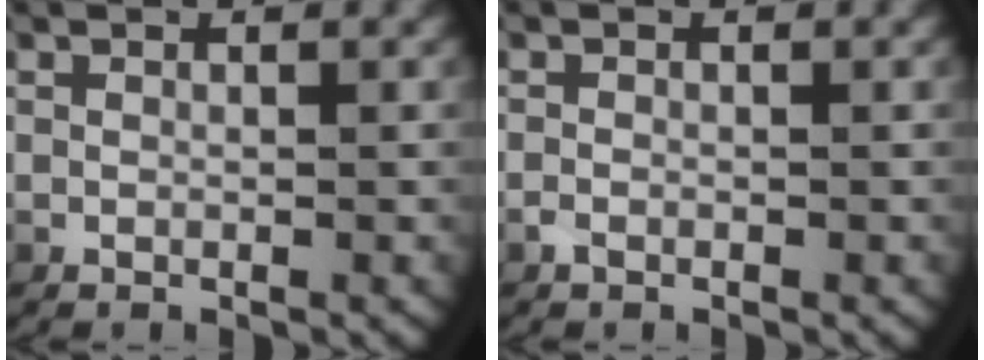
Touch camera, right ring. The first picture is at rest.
{"total": 0.7, "force": [-0.6, 0.2, 0.3], "torque": [-0.011, -0.005, -0.009]}